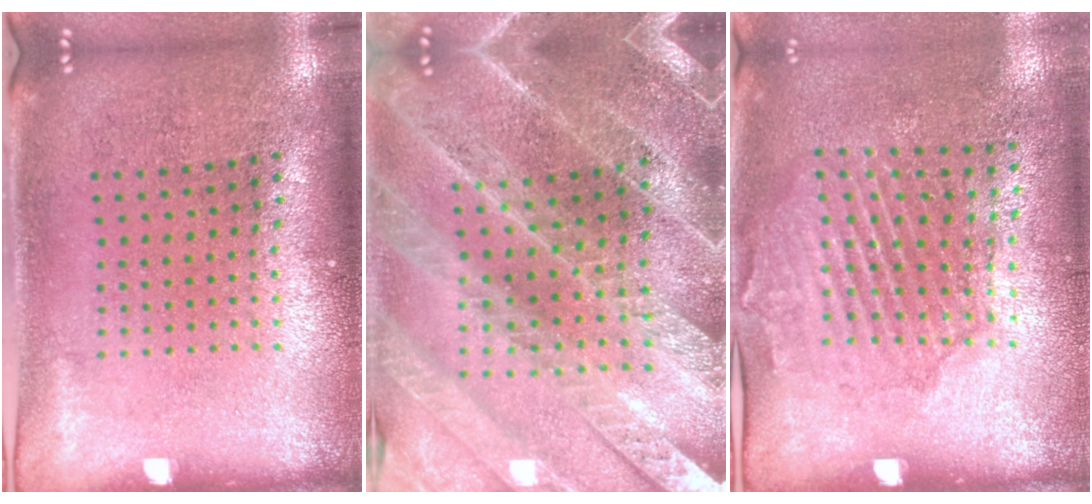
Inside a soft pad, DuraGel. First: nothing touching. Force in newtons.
{"total": 2.8, "press": 2.8, "slide": 0.5}
{"total": 1.6, "press": 1.4, "slide": 0.8}